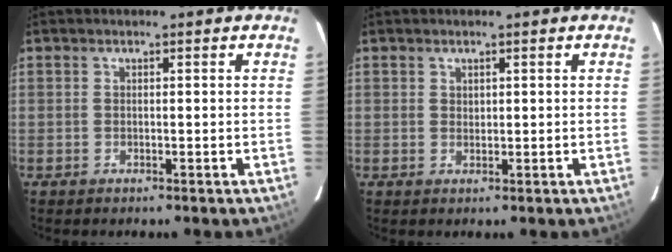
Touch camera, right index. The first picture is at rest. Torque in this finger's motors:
{"motor_torque": [-0.28, 0.34, -0.04, -0.01]}